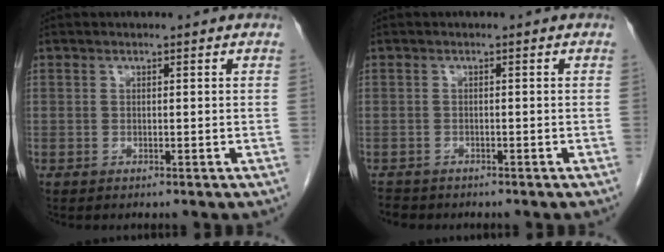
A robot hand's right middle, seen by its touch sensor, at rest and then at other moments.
{"total": 2.2, "force": [-2.0, 1.0, 0.2], "torque": [-0.009, -0.003, -0.031]}